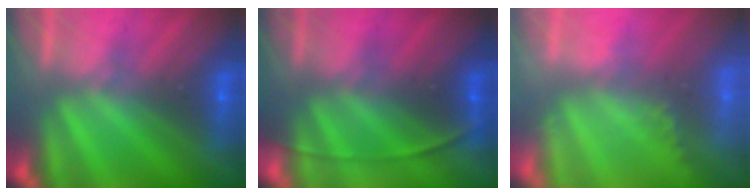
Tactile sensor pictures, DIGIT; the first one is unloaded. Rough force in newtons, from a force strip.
{"total": 1.7}
{"total": 1.7}